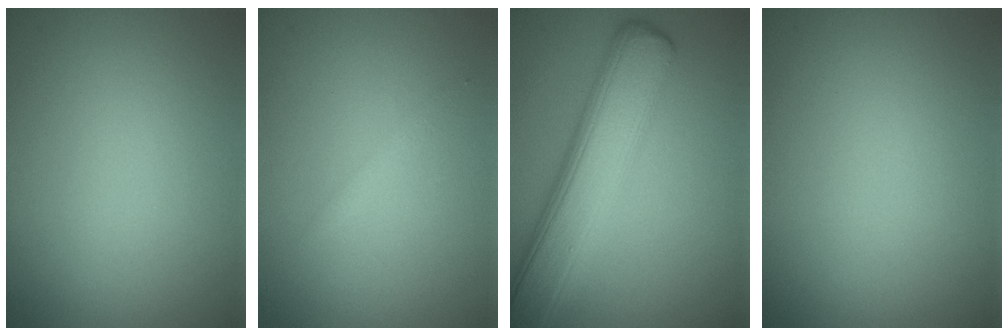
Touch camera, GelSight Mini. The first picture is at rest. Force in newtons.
{"total": 0.7, "press": 0.7, "slide": 0.0}
{"total": 8.0, "press": 8.0, "slide": 0.2}
{"total": 0.0}